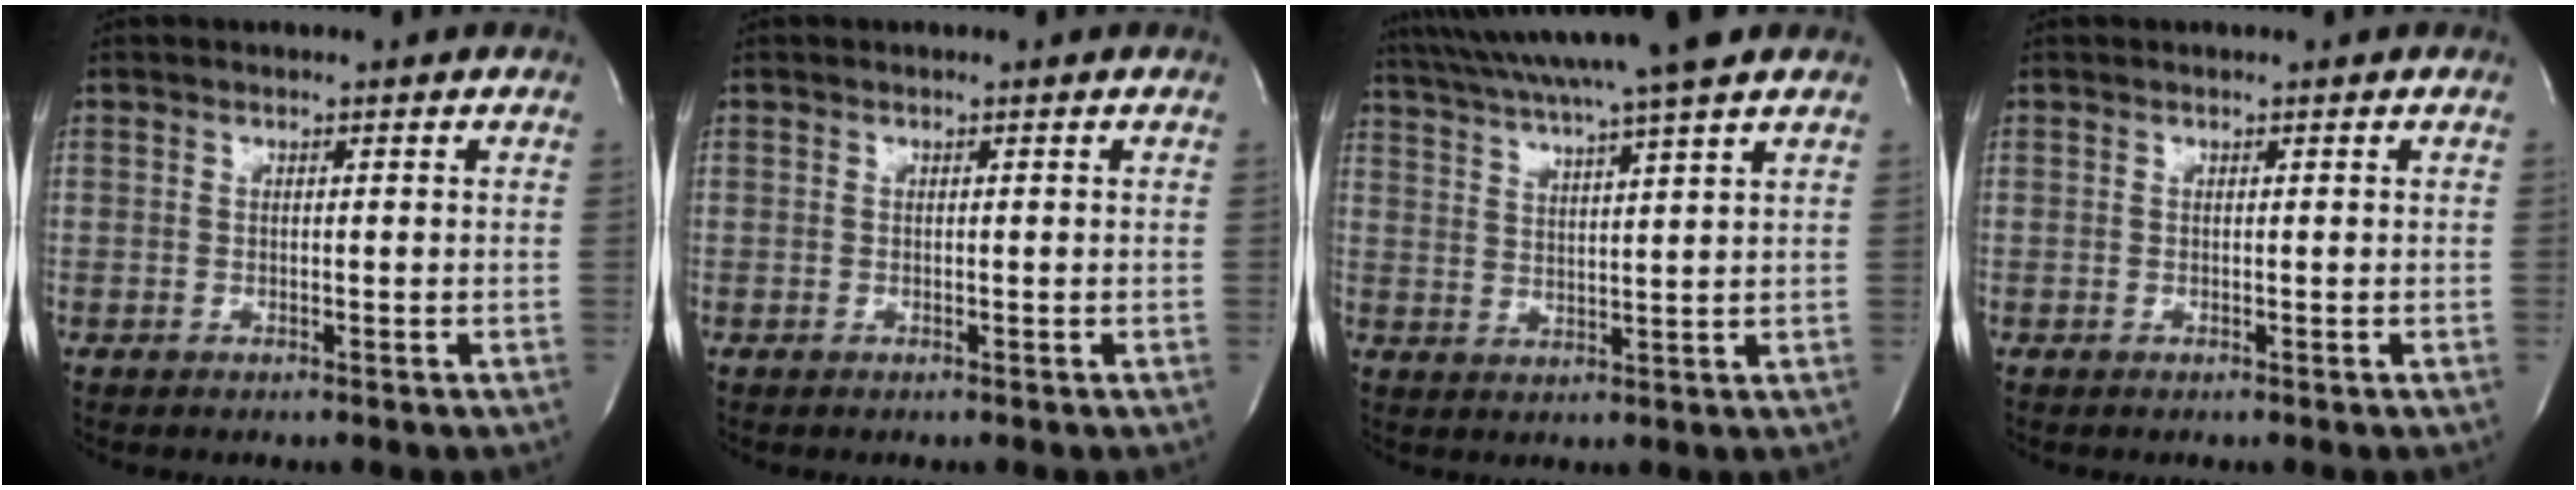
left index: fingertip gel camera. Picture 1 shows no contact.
{"total": 0.0}
{"total": 16.0, "force": [13.6, -1.1, 8.5], "torque": [-0.153, 0.012, 0.202]}
{"total": 0.0}